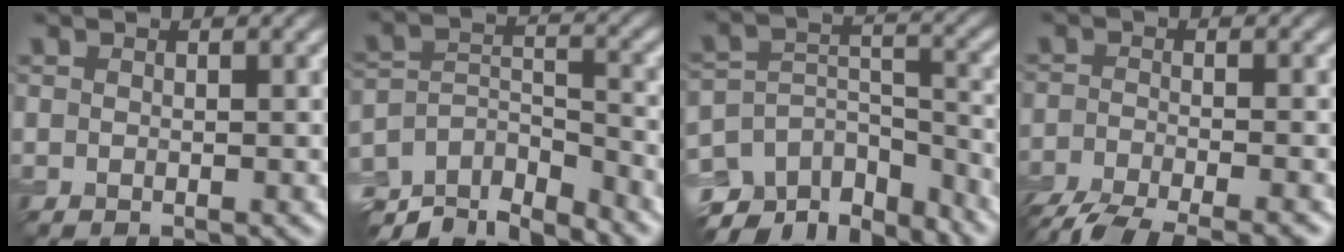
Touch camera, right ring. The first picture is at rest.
{"total": 7.2, "force": [-5.5, 2.7, 3.9], "torque": [-0.076, -0.005, -0.093]}
{"total": 7.5, "force": [-5.7, 4.0, 2.8], "torque": [-0.050, 0.013, -0.088]}
{"total": 8.1, "force": [-6.8, 2.1, 3.8], "torque": [-0.069, -0.024, -0.104]}